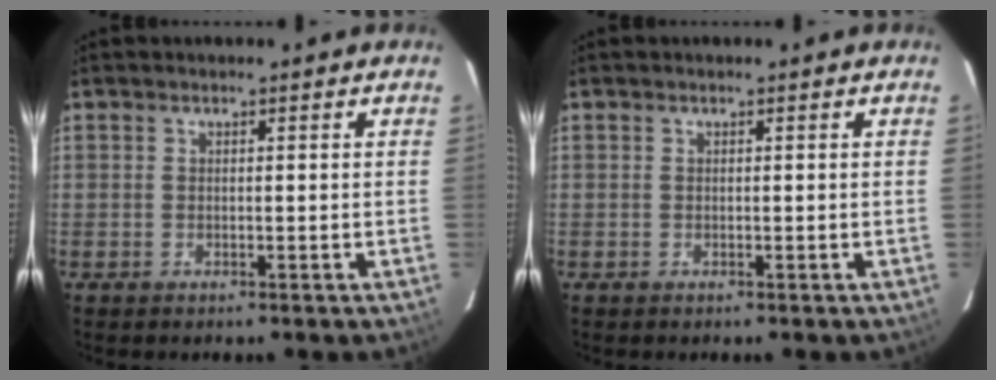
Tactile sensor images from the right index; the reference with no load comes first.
{"total": 0.0}